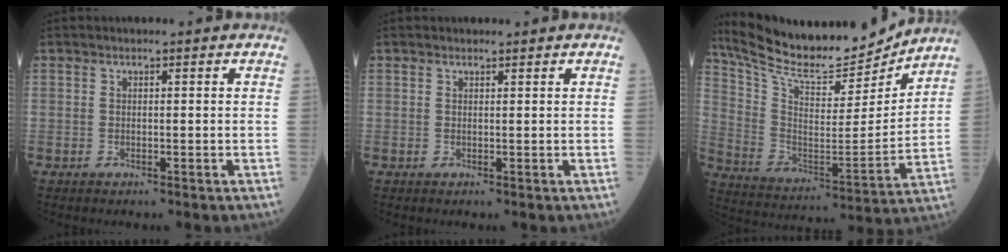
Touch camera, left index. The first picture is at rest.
{"total": 0.6, "force": [0.6, 0.1, 0.0], "torque": [-0.003, -0.002, 0.010]}
{"total": 19.1, "force": [17.6, 3.4, 6.5], "torque": [-0.127, -0.017, 0.293]}